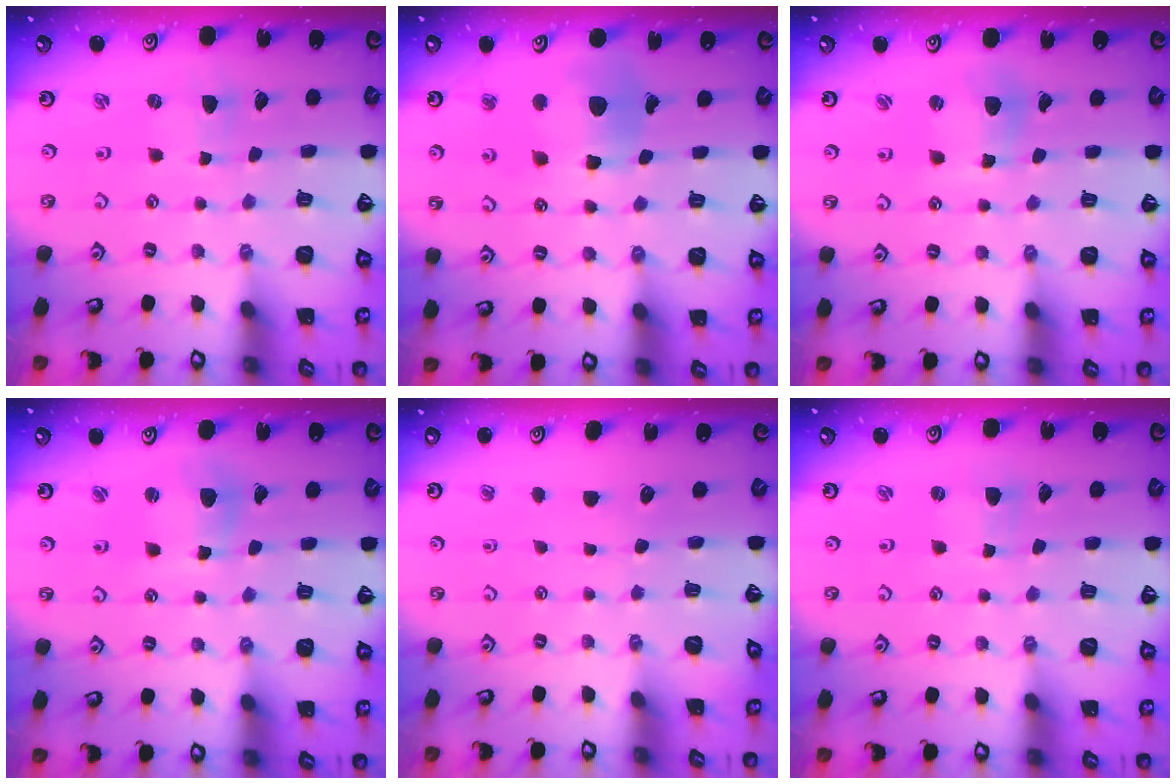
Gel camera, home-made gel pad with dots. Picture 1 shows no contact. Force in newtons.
{"total": 11.5, "press": 11.4, "slide": 1.3}
{"total": 7.1, "press": 7.0, "slide": 1.0}
{"total": 7.4, "press": 7.3, "slide": 1.1}
{"total": 0.0}
{"total": 0.0}